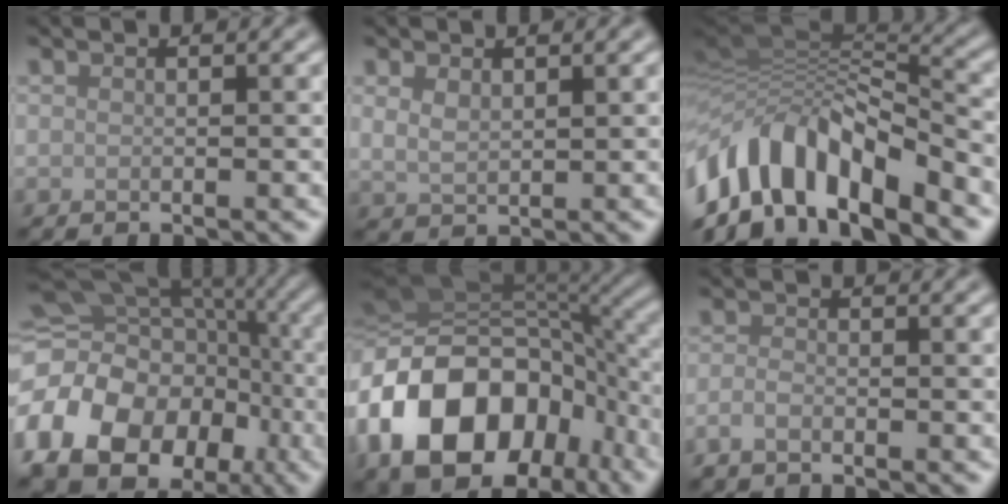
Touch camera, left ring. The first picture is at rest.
{"total": 1.9, "force": [0.9, 1.0, 1.2], "torque": [-0.030, -0.004, 0.024]}
{"total": 11.3, "force": [-5.3, 5.4, 8.4], "torque": [-0.148, 0.013, -0.096]}
{"total": 18.5, "force": [-7.0, 14.1, 9.7], "torque": [-0.216, -0.016, -0.112]}
{"total": 16.5, "force": [-5.7, 11.6, 10.3], "torque": [-0.206, -0.011, -0.098]}
{"total": 1.4, "force": [-0.9, 0.5, 0.8], "torque": [-0.019, -0.002, -0.022]}